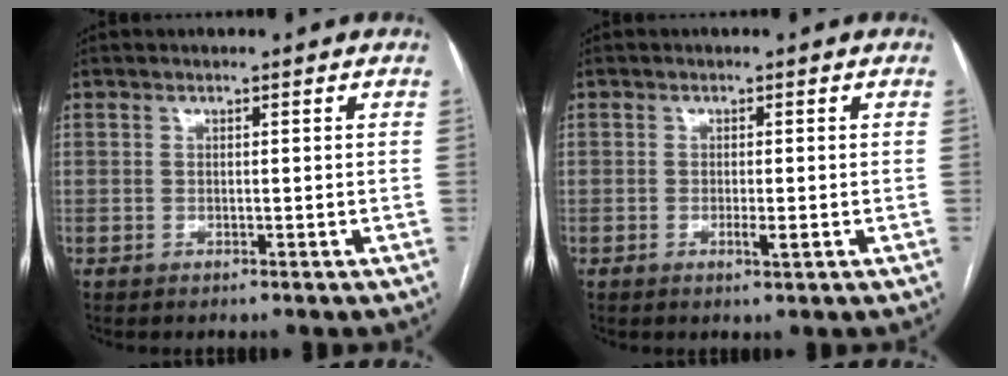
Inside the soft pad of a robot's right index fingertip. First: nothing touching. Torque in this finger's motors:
{"motor_torque": [-0.19, -0.13, -0.03, -0.01]}